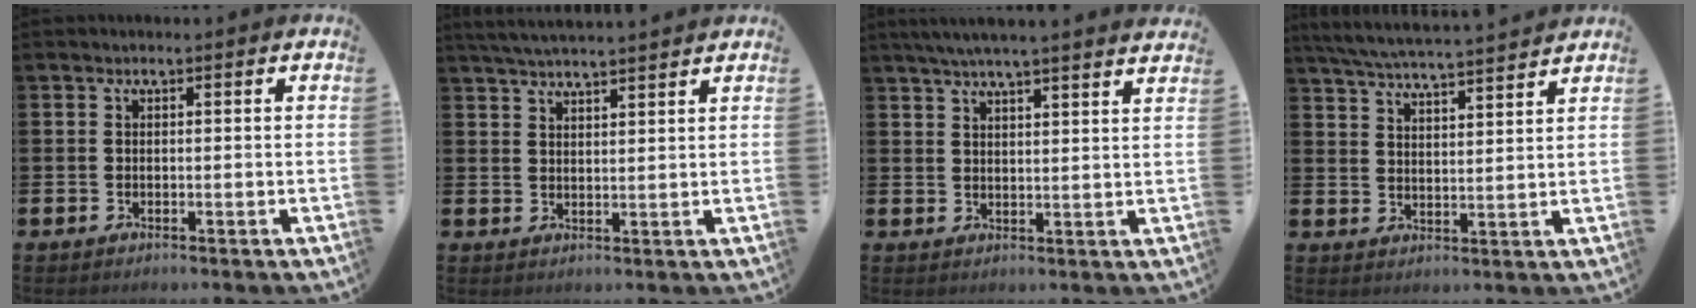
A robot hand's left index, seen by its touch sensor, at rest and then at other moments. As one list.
[{"total": 4.0, "force": [3.9, -0.2, 0.7], "torque": [-0.027, -0.012, 0.072]}, {"total": 5.0, "force": [4.7, -0.6, 1.5], "torque": [-0.047, -0.015, 0.085]}, {"total": 6.0, "force": [5.8, -0.2, 1.3], "torque": [-0.046, -0.039, 0.103]}]